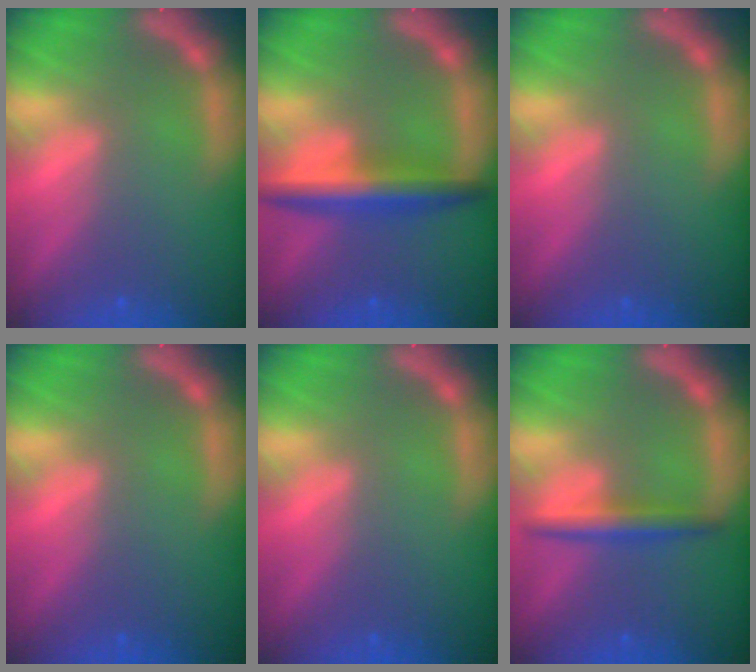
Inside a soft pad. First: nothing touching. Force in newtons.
{"total": 5.0}
{"total": 0.0}
{"total": 0.0}
{"total": 0.0}
{"total": 3.0}